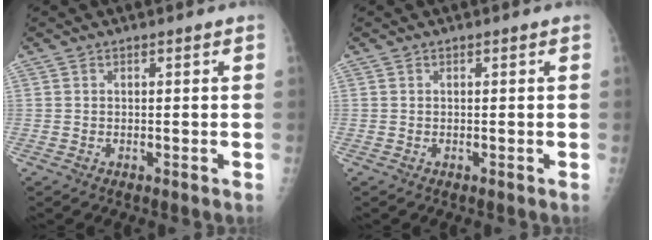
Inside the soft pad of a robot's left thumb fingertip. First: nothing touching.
{"total": 0.0}